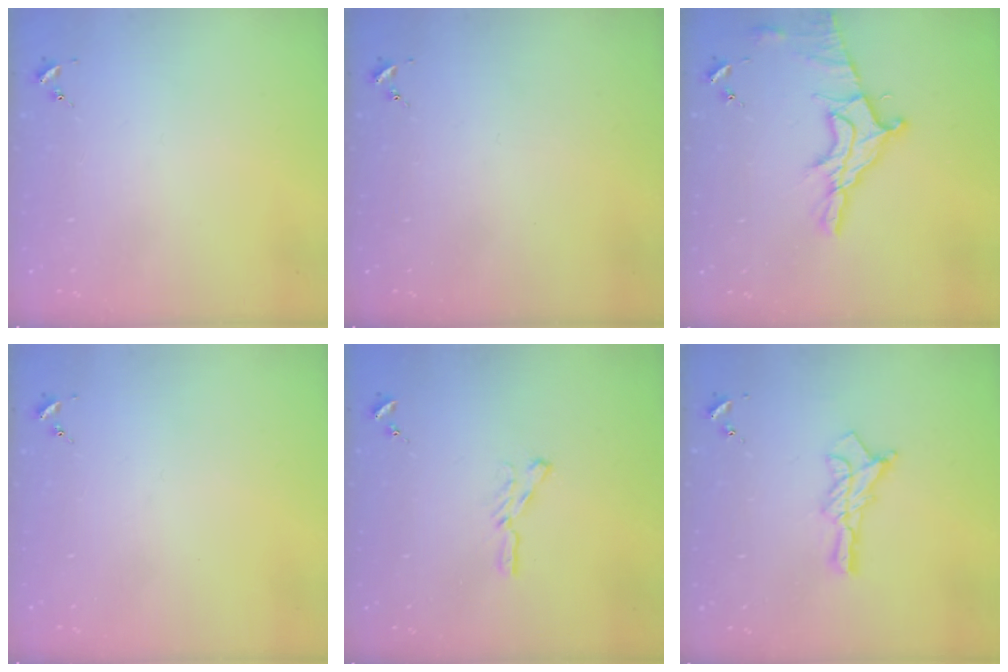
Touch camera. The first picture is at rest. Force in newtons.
{"total": 0.0}
{"total": 13.5, "press": 13.4, "slide": 1.3}
{"total": 0.0}
{"total": 4.7, "press": 4.6, "slide": 0.6}
{"total": 10.6, "press": 10.6, "slide": 0.8}